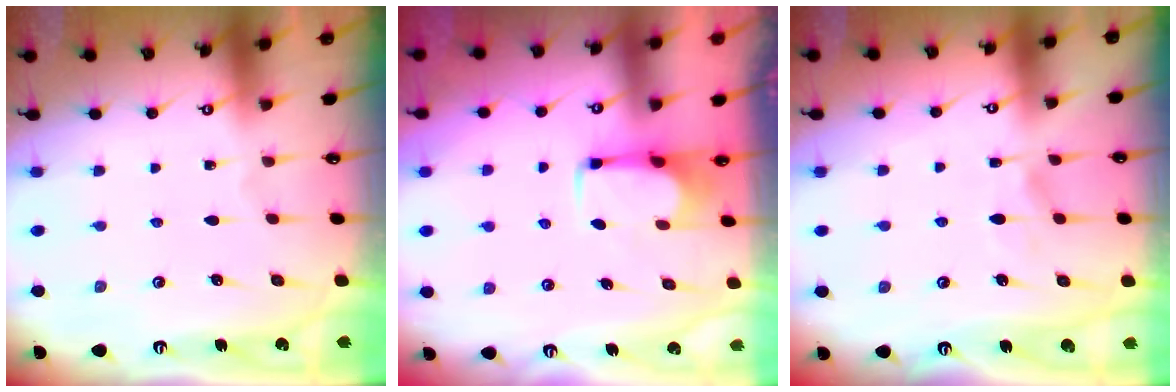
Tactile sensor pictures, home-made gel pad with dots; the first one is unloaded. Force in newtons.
{"total": 3.0, "press": 3.0, "slide": 0.5}
{"total": 5.6, "press": 5.6, "slide": 0.5}